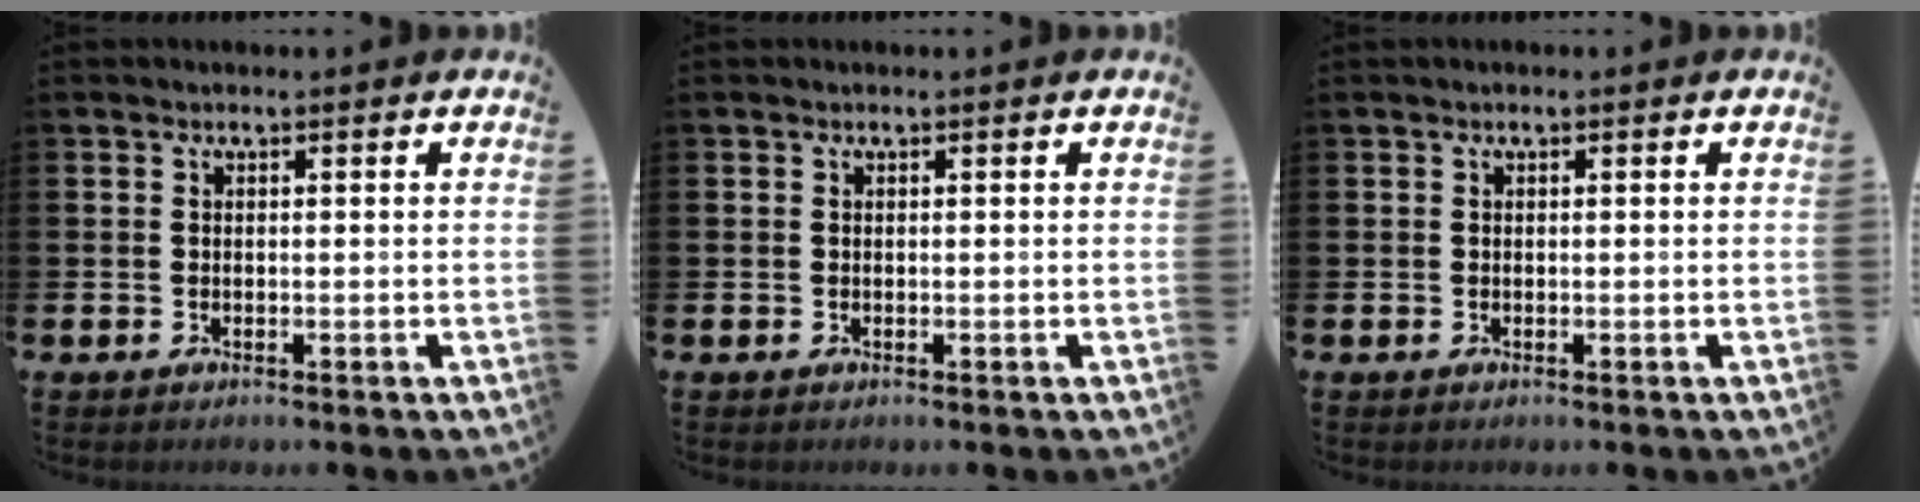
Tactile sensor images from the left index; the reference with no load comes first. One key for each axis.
{"total": 0.0}
{"total": 0.0}